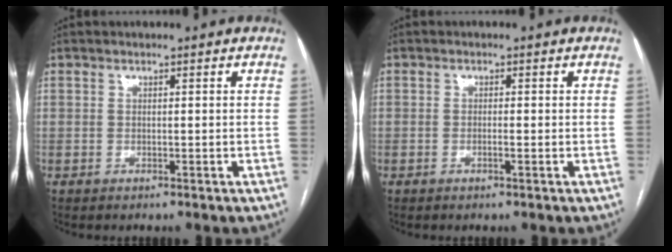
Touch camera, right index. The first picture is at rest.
{"total": 1.0, "force": [-0.4, 0.1, 0.9], "torque": [-0.018, 0.000, -0.006]}